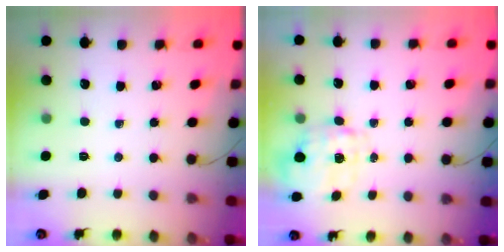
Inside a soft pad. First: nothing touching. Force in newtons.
{"total": 3.9, "press": 3.8, "slide": 0.8}